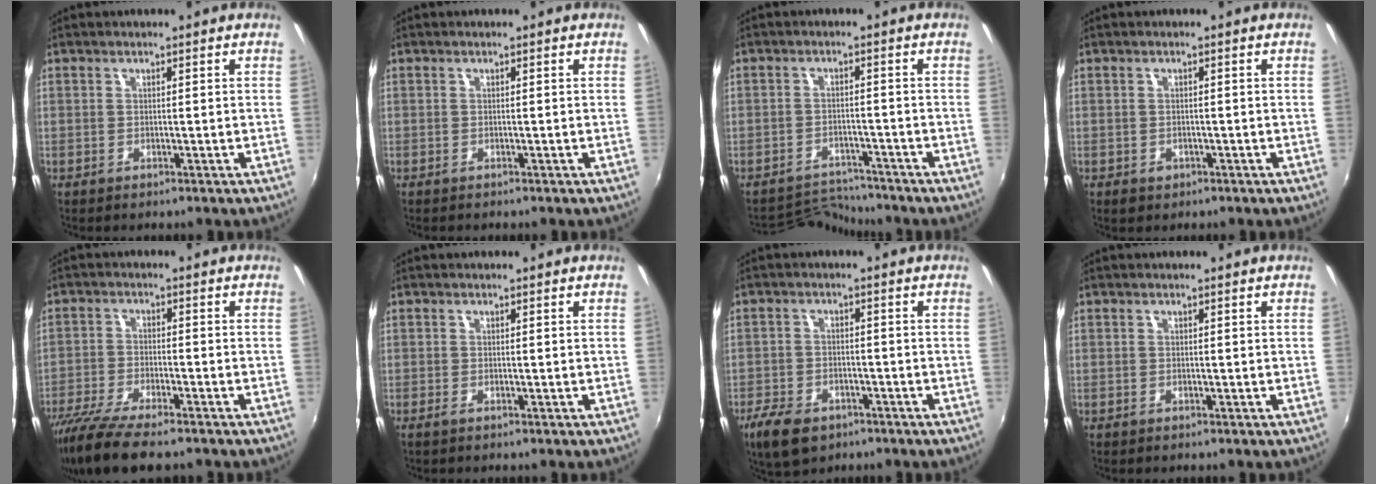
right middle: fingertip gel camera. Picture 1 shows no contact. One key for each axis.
{"total": 0.0}
{"total": 5.5, "fx": -5.4, "fy": 0.5, "fz": -1.0, "tx": 0.000, "ty": 0.012, "tz": -0.095}
{"total": 1.9, "fx": -0.9, "fy": 1.6, "fz": 0.7, "tx": -0.015, "ty": -0.006, "tz": -0.011}
{"total": 11.6, "fx": -9.3, "fy": 2.3, "fz": 6.6, "tx": -0.148, "ty": -0.039, "tz": -0.170}
{"total": 1.0, "fx": -0.6, "fy": 0.1, "fz": 0.8, "tx": -0.015, "ty": -0.004, "tz": -0.013}
{"total": 8.9, "fx": -5.8, "fy": 5.0, "fz": 4.4, "tx": -0.115, "ty": -0.011, "tz": -0.101}
{"total": 0.0}